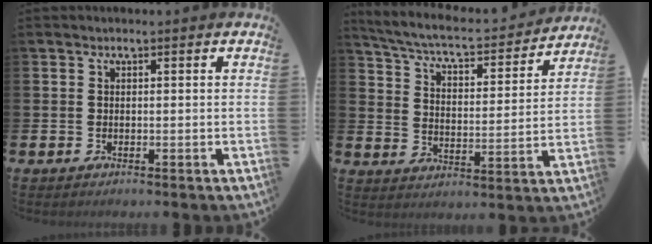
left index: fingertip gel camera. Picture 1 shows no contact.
{"total": 6.1, "force": [5.7, 0.9, 2.2], "torque": [-0.075, -0.043, 0.092]}